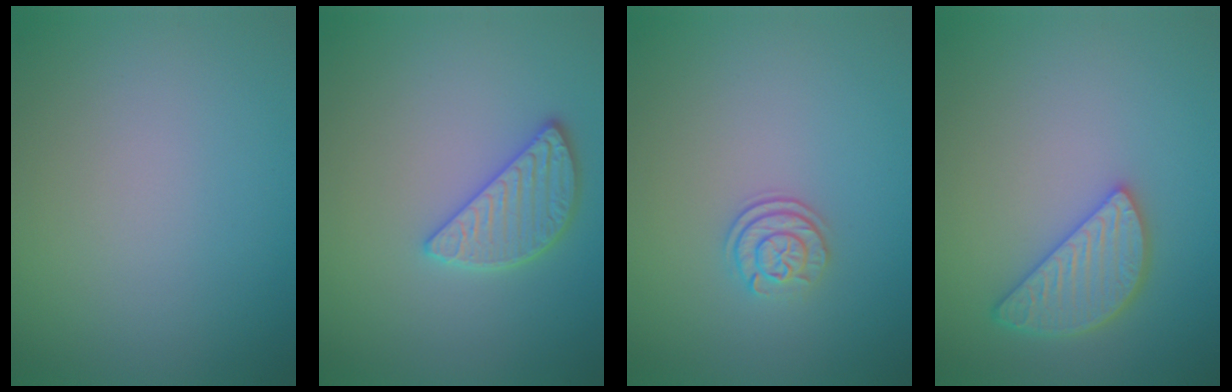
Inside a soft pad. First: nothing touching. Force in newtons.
{"total": 2.8, "press": 2.8, "slide": 0.6}
{"total": 2.1, "press": 1.7, "slide": 1.3}
{"total": 3.9, "press": 3.7, "slide": 1.4}